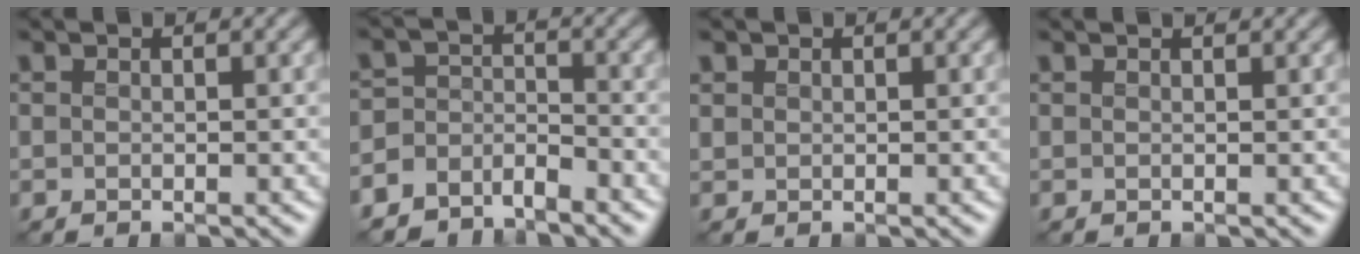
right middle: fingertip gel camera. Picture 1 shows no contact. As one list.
[{"total": 4.7, "force": [-4.2, 1.9, 0.7], "torque": [-0.007, -0.003, -0.085]}, {"total": 0.9, "force": [0.4, 0.8, 0.1], "torque": [-0.003, -0.003, 0.007]}, {"total": 0.8, "force": [0.8, 0.1, 0.2], "torque": [-0.010, -0.002, 0.008]}]